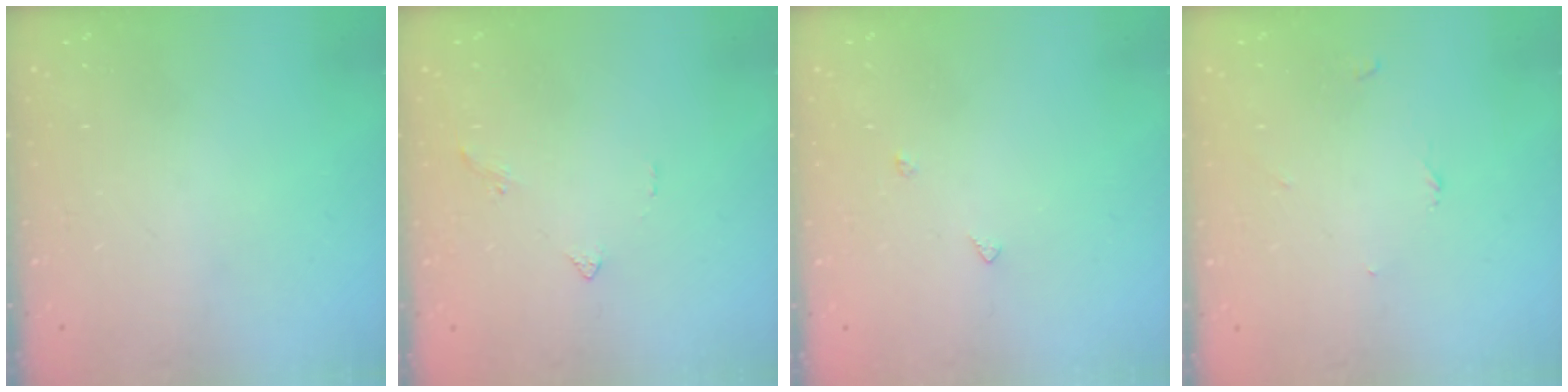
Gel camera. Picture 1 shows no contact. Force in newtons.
{"total": 1.4, "press": 1.4, "slide": 0.4}
{"total": 4.4, "press": 4.4, "slide": 0.4}
{"total": 2.5, "press": 2.5, "slide": 0.3}